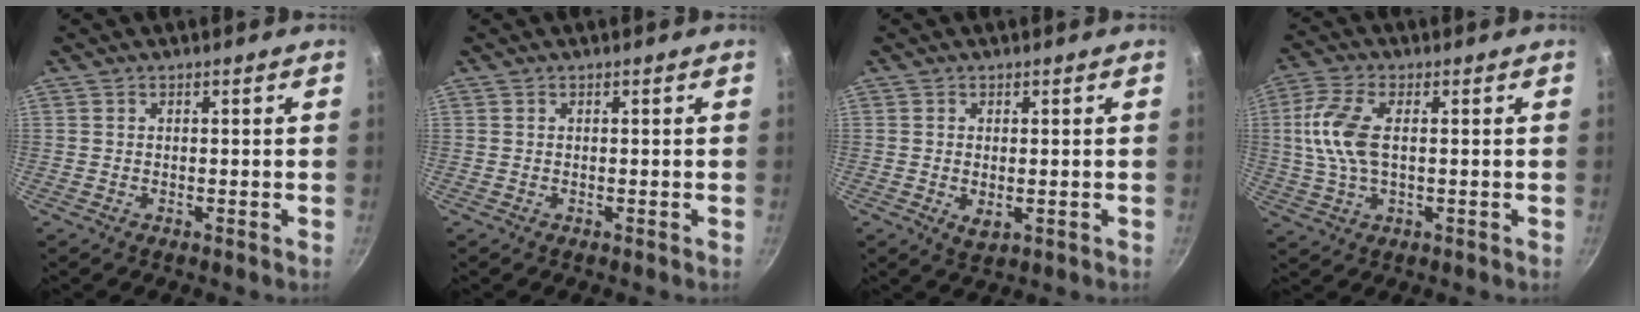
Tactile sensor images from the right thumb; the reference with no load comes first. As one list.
[{"total": 0.0}, {"total": 2.9, "force": [-0.4, 1.5, 2.4], "torque": [-0.041, -0.010, -0.002]}, {"total": 9.9, "force": [0.9, 4.9, 8.5], "torque": [-0.182, 0.010, 0.012]}]